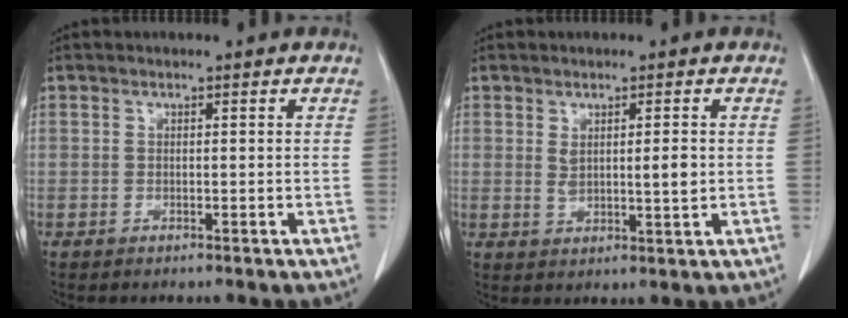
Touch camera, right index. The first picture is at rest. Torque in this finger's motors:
{"motor_torque": [0.13, 0.12, 0.05, 0.06]}